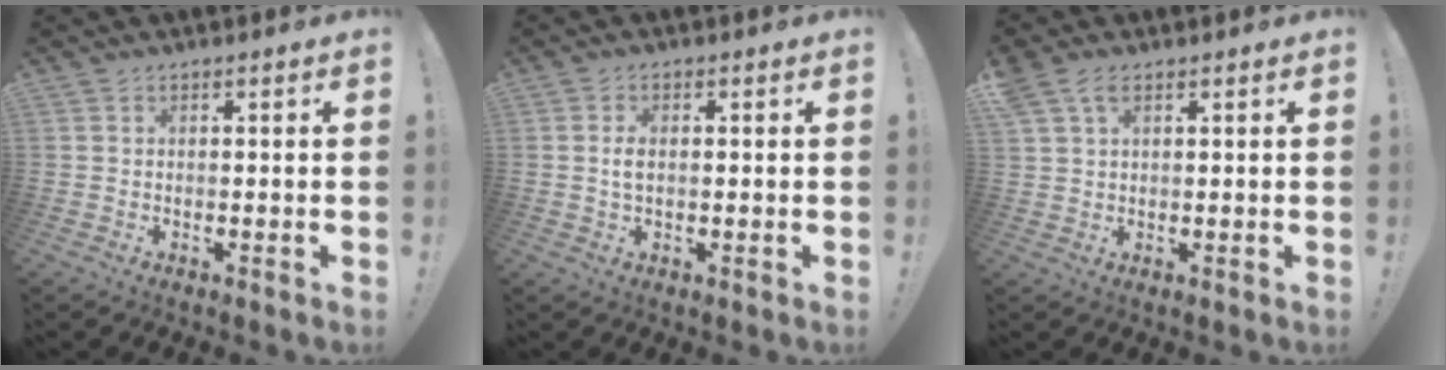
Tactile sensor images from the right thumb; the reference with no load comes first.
{"total": 2.6, "force": [0.1, 1.4, 2.2], "torque": [-0.036, 0.001, 0.001]}
{"total": 5.2, "force": [2.8, 2.9, 3.3], "torque": [-0.063, -0.004, 0.056]}